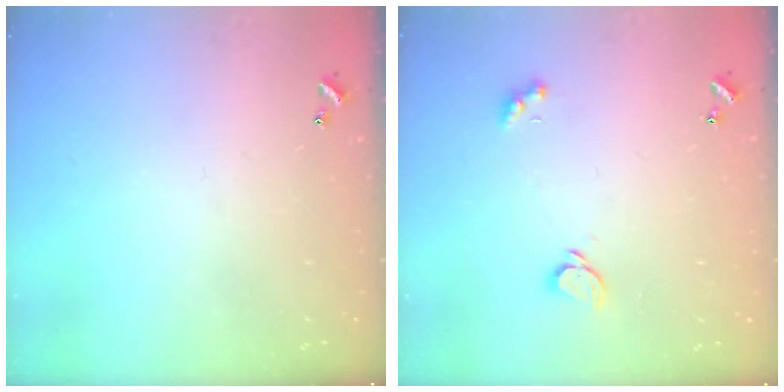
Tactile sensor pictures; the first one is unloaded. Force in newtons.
{"total": 1.4, "press": 1.4, "slide": 0.3}